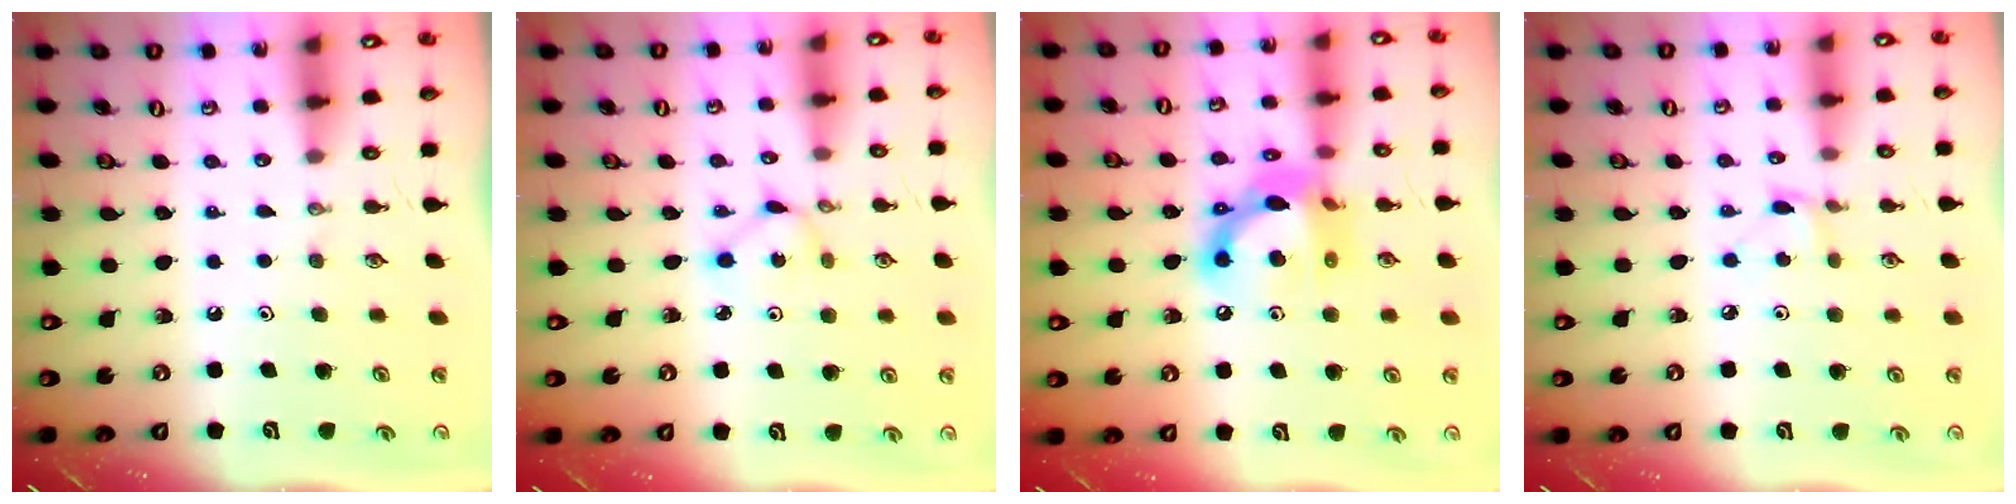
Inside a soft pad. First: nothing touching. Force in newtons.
{"total": 1.9, "press": 1.9, "slide": 0.2}
{"total": 13.9, "press": 13.9, "slide": 0.8}
{"total": 2.1, "press": 2.1, "slide": 0.3}